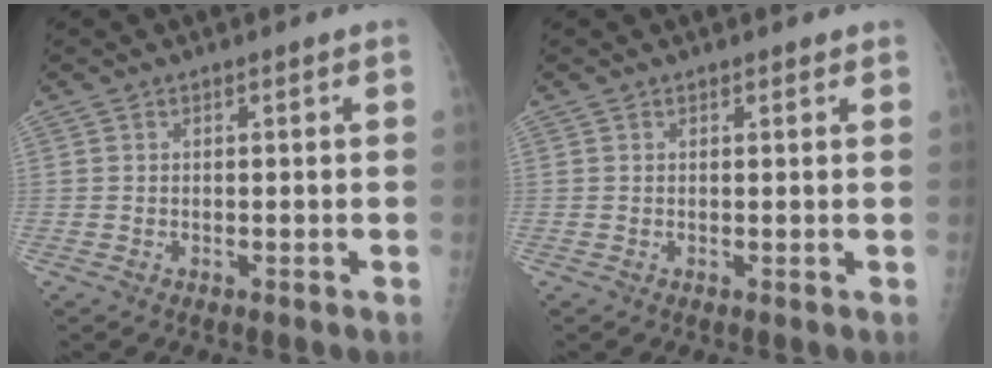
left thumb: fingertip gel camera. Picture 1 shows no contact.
{"total": 0.6, "force": [0.5, 0.3, 0.2], "torque": [-0.003, -0.005, 0.006]}